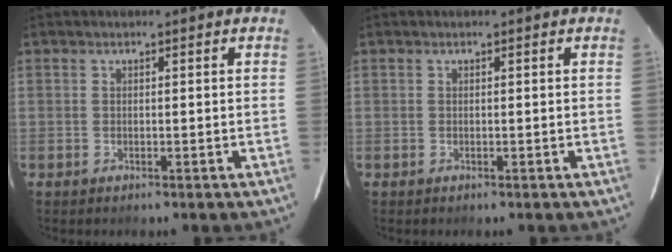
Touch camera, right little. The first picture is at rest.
{"total": 0.0}